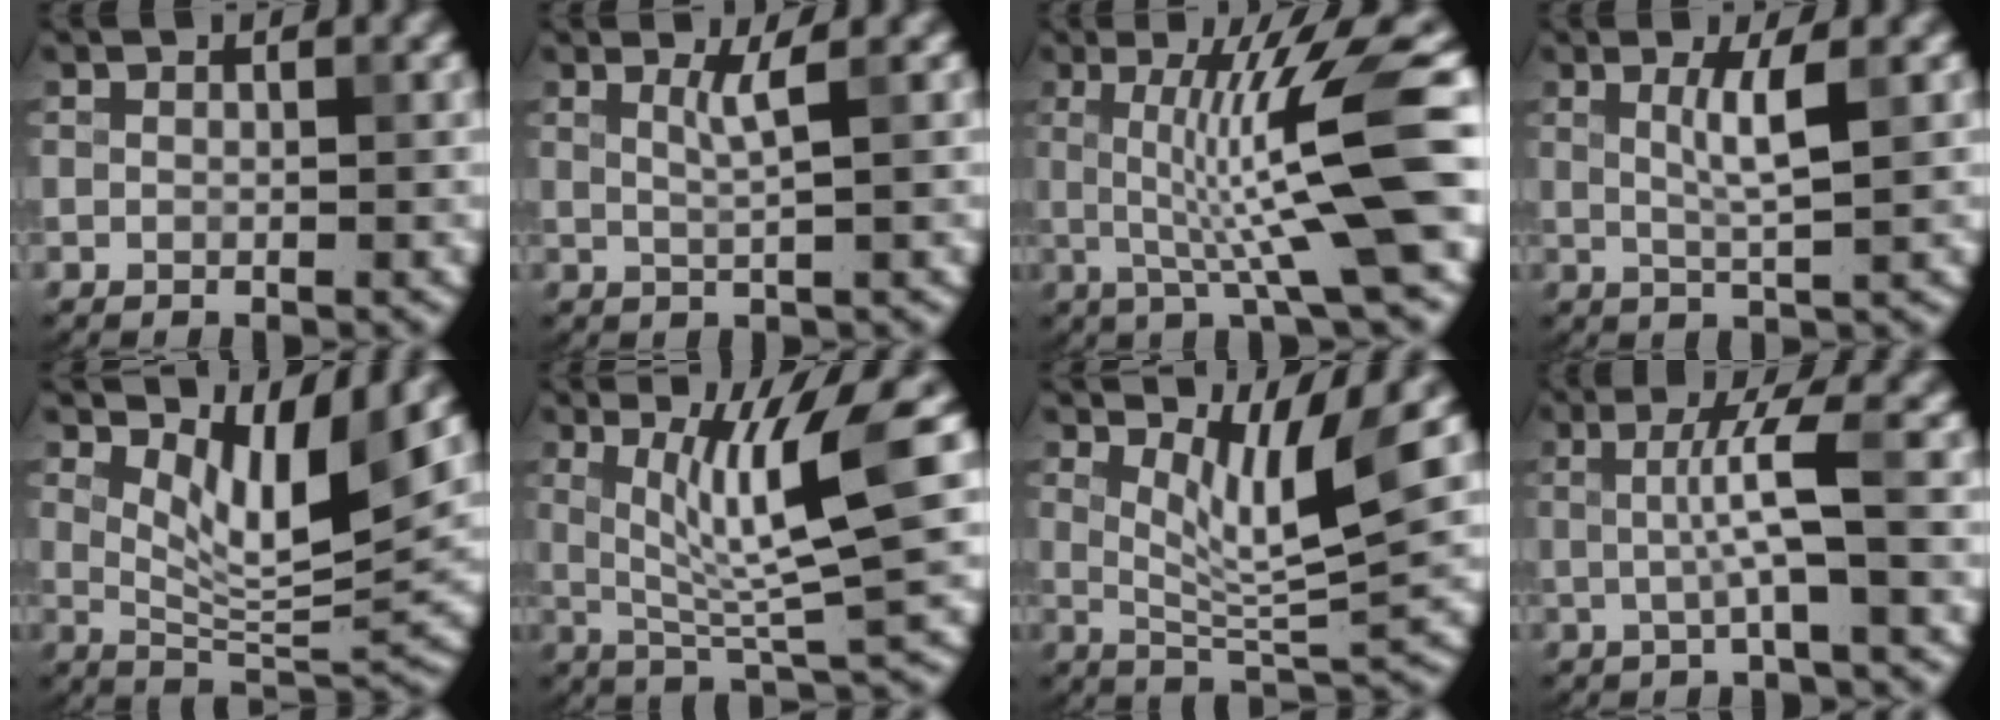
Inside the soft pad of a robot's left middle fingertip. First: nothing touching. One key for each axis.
{"total": 1.4, "fx": 0.6, "fy": -0.1, "fz": 1.2, "tx": -0.023, "ty": 0.000, "tz": 0.011}
{"total": 8.7, "fx": -0.1, "fy": 0.6, "fz": 8.7, "tx": -0.142, "ty": 0.001, "tz": 0.008}
{"total": 2.7, "fx": 0.7, "fy": 0.1, "fz": 2.6, "tx": -0.050, "ty": 0.001, "tz": 0.015}
{"total": 5.4, "fx": 2.8, "fy": 1.6, "fz": 4.3, "tx": -0.080, "ty": -0.016, "tz": 0.054}
{"total": 7.1, "fx": 1.6, "fy": 0.3, "fz": 6.9, "tx": -0.130, "ty": -0.003, "tz": 0.039}
{"total": 5.3, "fx": 2.4, "fy": 0.8, "fz": 4.6, "tx": -0.090, "ty": -0.009, "tz": 0.050}
{"total": 3.2, "fx": -0.1, "fy": -0.1, "fz": 3.2, "tx": -0.067, "ty": 0.003, "tz": 0.000}